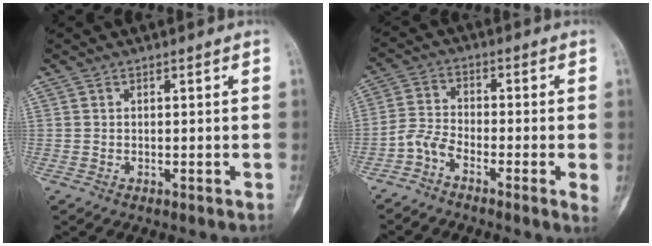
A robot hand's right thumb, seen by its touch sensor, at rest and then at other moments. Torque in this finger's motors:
{"motor_torque": [0.78, 0.57, 0.42, -0.38, 0.04]}